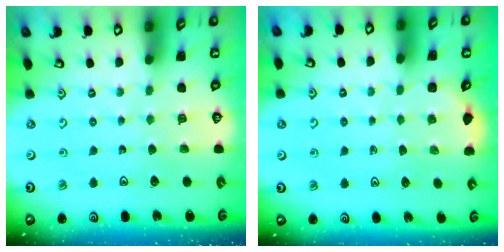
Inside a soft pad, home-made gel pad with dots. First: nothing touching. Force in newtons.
{"total": 1.5, "press": 1.2, "slide": 1.0}